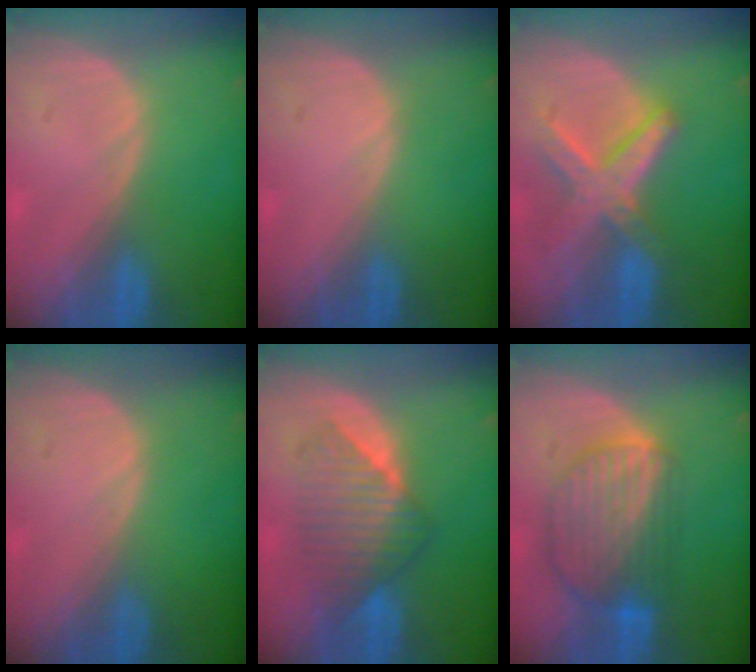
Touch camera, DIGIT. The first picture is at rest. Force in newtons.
{"total": 0.0}
{"total": 8.3, "press": 7.1, "slide": 4.3}
{"total": 0.0}
{"total": 6.9, "press": 6.9, "slide": 0.5}
{"total": 9.0, "press": 7.8, "slide": 4.5}